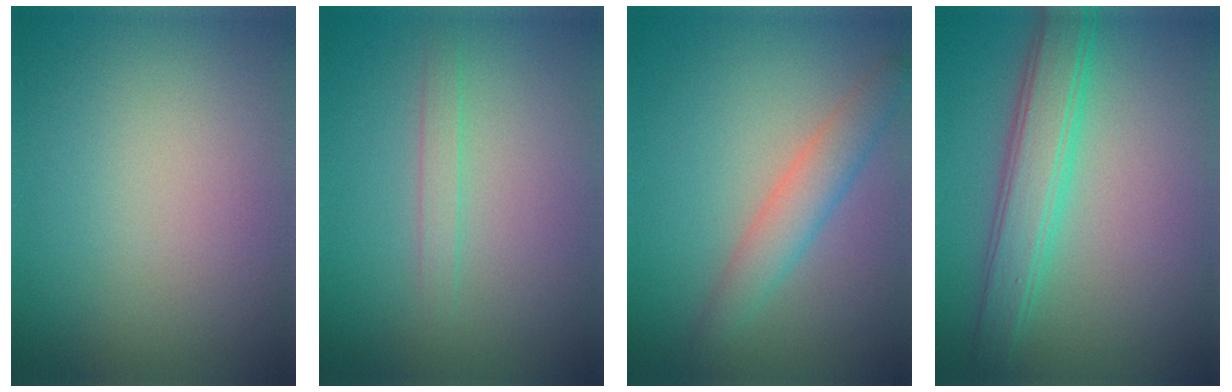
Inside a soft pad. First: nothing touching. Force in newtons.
{"total": 1.1, "press": 1.1, "slide": 0.0}
{"total": 3.0, "press": 3.0, "slide": 0.1}
{"total": 4.5, "press": 4.5, "slide": 0.1}